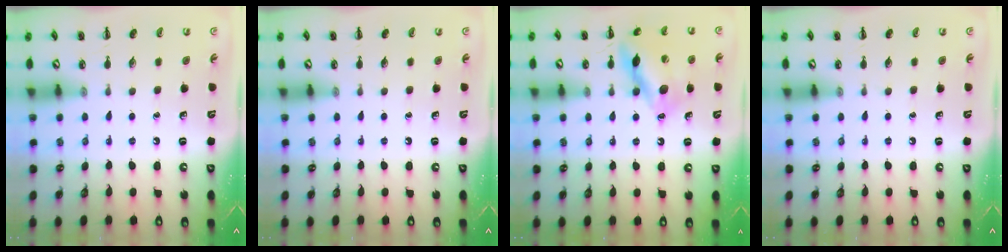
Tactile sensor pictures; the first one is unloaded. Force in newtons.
{"total": 0.0}
{"total": 13.0, "press": 13.0, "slide": 1.2}
{"total": 0.0}